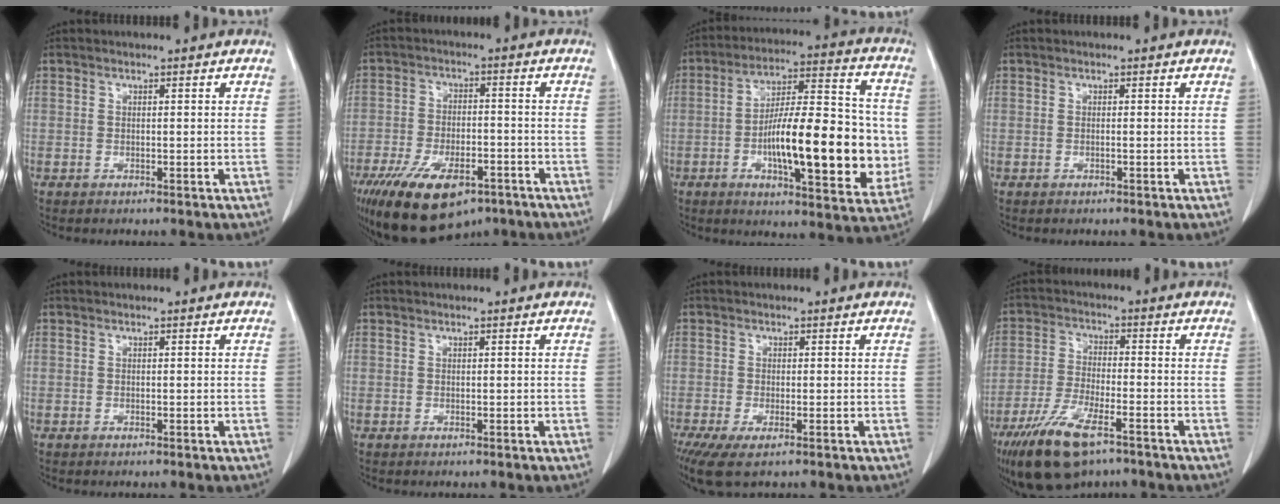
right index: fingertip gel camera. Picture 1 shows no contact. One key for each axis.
{"total": 16.5, "fx": -10.4, "fy": 7.3, "fz": 10.4, "tx": -0.214, "ty": -0.016, "tz": -0.167}
{"total": 20.2, "fx": -3.0, "fy": 5.3, "fz": 19.2, "tx": -0.290, "ty": 0.014, "tz": -0.042}
{"total": 0.0}
{"total": 0.0}
{"total": 0.0}
{"total": 5.4, "fx": -3.3, "fy": 1.6, "fz": 4.0, "tx": -0.069, "ty": -0.016, "tz": -0.054}
{"total": 12.1, "fx": -7.8, "fy": 3.6, "fz": 8.4, "tx": -0.165, "ty": -0.022, "tz": -0.139}